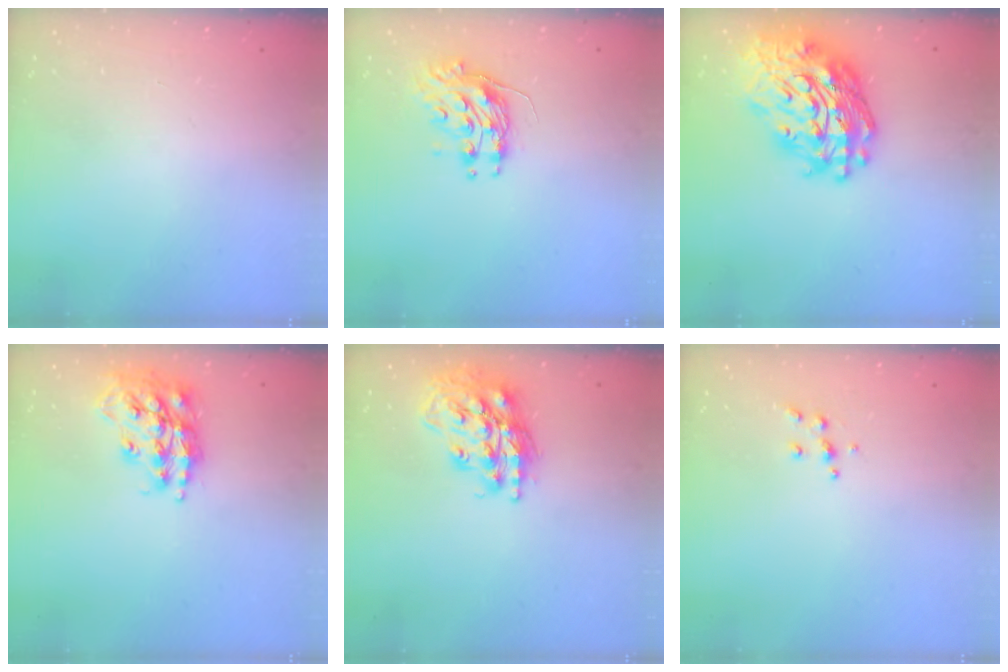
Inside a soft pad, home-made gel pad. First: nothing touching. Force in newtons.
{"total": 9.2, "press": 9.2, "slide": 0.5}
{"total": 24.3, "press": 24.2, "slide": 2.6}
{"total": 18.7, "press": 18.6, "slide": 1.6}
{"total": 17.9, "press": 17.8, "slide": 1.9}
{"total": 5.3, "press": 5.2, "slide": 0.5}